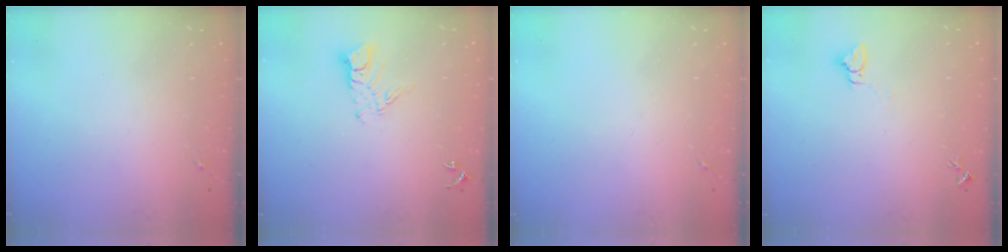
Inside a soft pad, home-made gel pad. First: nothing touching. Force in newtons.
{"total": 7.7, "press": 7.7, "slide": 0.7}
{"total": 0.0}
{"total": 2.8, "press": 2.8, "slide": 0.1}